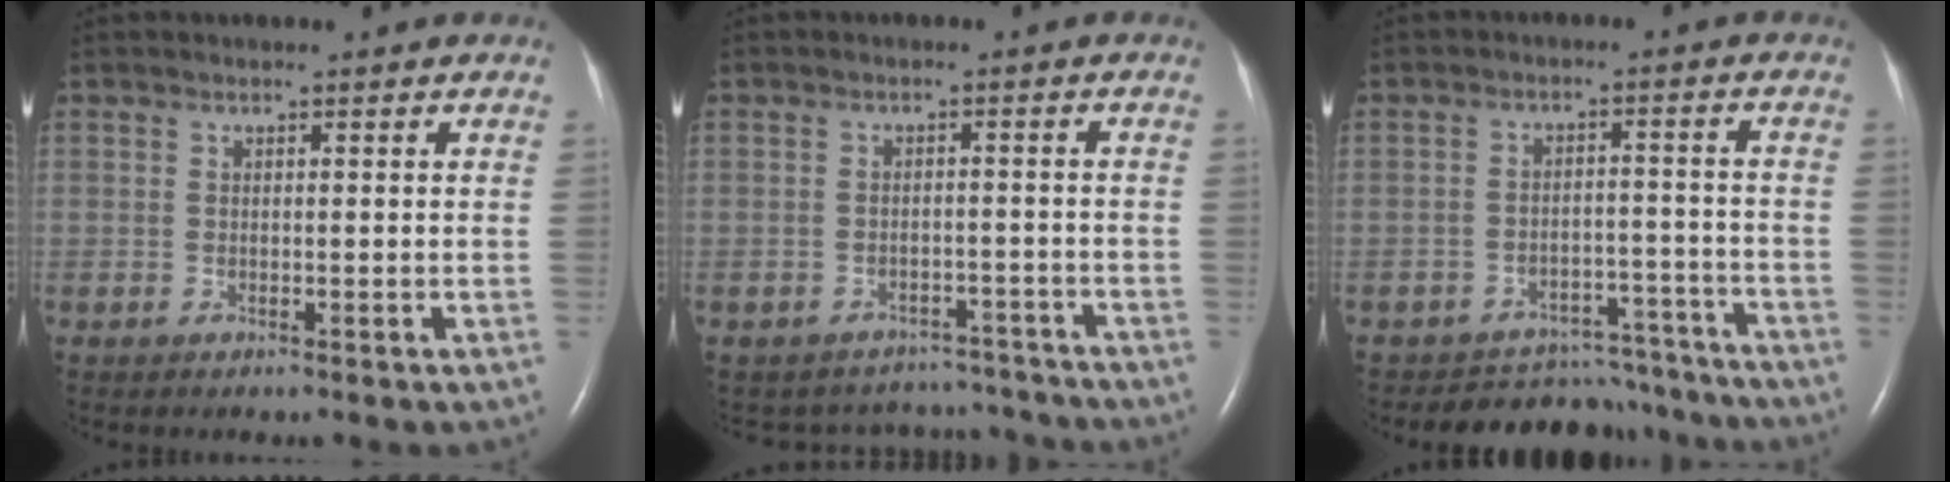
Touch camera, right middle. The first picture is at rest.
{"total": 8.8, "force": [-8.2, 3.1, -0.5], "torque": [0.005, 0.028, -0.094]}
{"total": 10.5, "force": [-9.9, 3.4, -0.3], "torque": [0.019, 0.034, -0.125]}